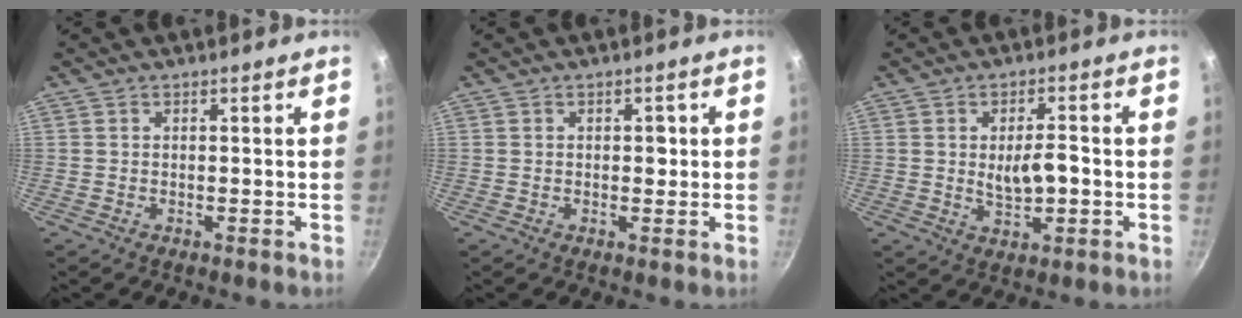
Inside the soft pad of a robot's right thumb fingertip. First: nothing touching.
{"total": 2.0, "force": [0.3, 1.3, 1.5], "torque": [-0.007, 0.002, 0.003]}
{"total": 6.3, "force": [-0.4, 2.8, 5.6], "torque": [-0.079, 0.002, 0.000]}